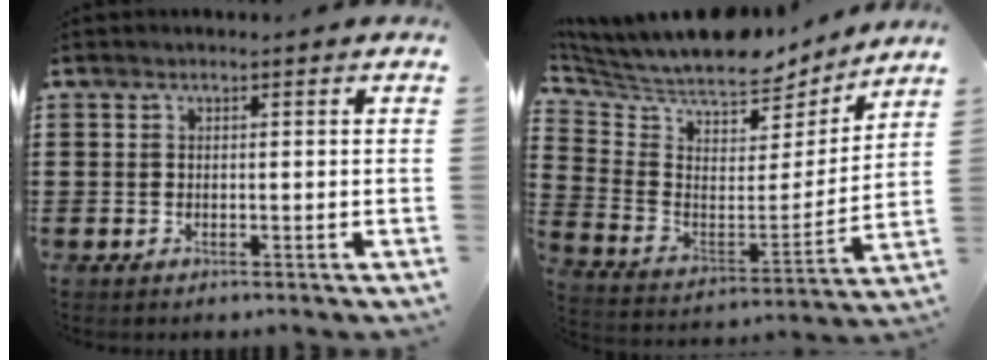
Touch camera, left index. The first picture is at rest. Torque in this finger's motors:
{"motor_torque": [2.14, 0.00, 0.85, 0.21]}